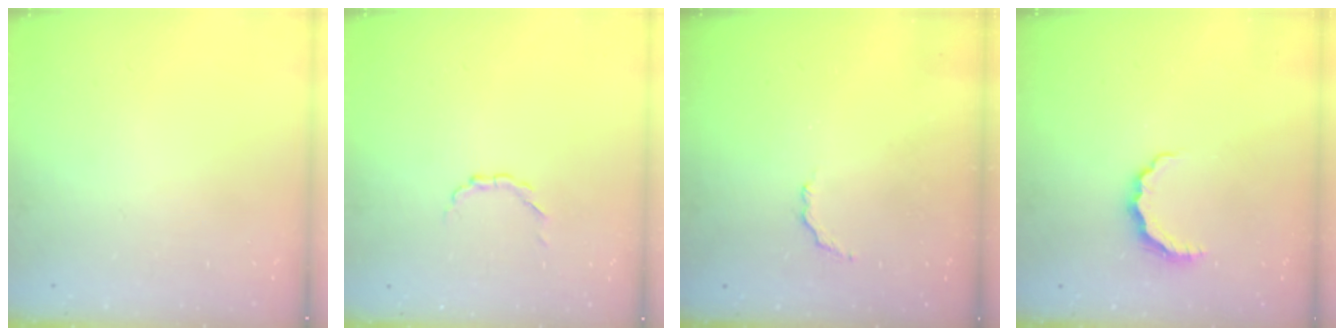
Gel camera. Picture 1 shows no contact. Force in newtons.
{"total": 2.1, "press": 2.0, "slide": 0.6}
{"total": 2.9, "press": 2.7, "slide": 0.9}
{"total": 5.7, "press": 5.7, "slide": 0.8}